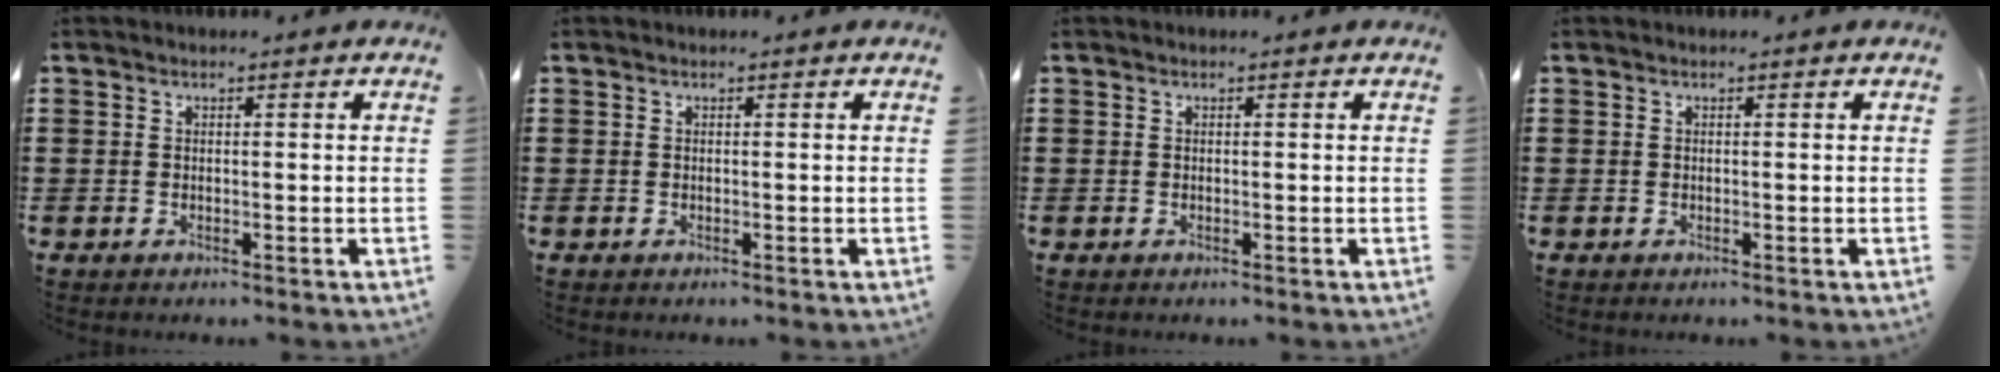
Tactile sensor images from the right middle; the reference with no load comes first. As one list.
[{"total": 0.0}, {"total": 0.0}, {"total": 0.0}]